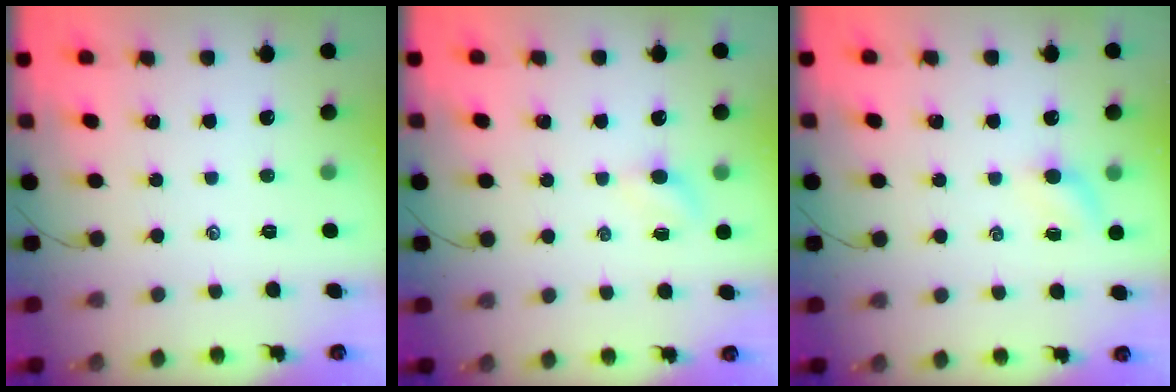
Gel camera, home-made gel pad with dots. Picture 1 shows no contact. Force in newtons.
{"total": 3.0, "press": 2.8, "slide": 0.9}
{"total": 5.7, "press": 5.6, "slide": 1.2}